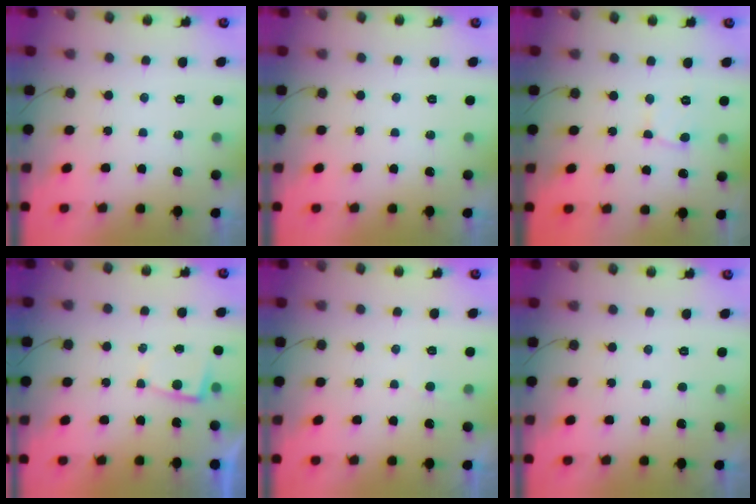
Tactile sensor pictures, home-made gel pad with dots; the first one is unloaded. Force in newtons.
{"total": 0.0}
{"total": 3.3, "press": 3.3, "slide": 0.2}
{"total": 2.3, "press": 2.2, "slide": 0.4}
{"total": 1.6, "press": 1.6, "slide": 0.2}
{"total": 1.6, "press": 1.6, "slide": 0.2}